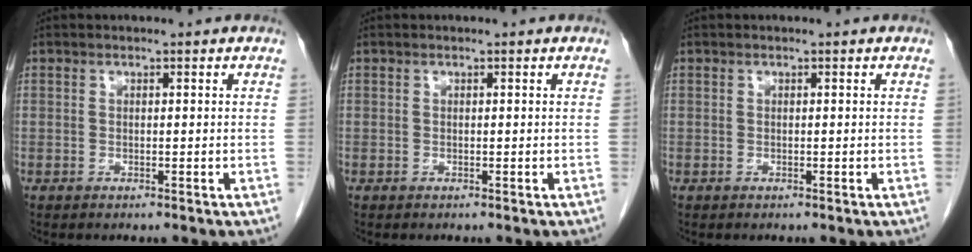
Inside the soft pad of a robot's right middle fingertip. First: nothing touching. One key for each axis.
{"total": 0.0}
{"total": 0.0}